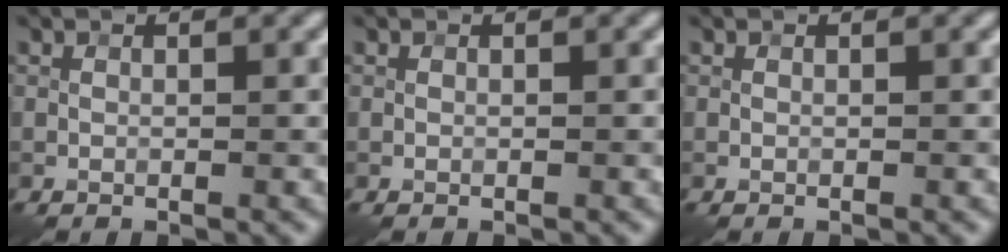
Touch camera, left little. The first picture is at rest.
{"total": 0.0}
{"total": 0.0}